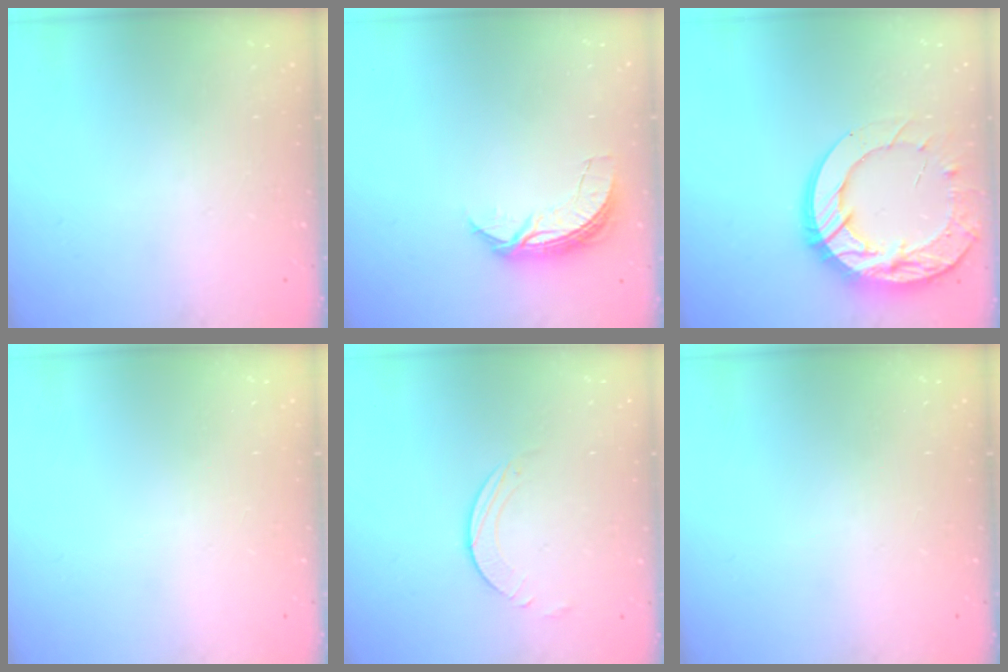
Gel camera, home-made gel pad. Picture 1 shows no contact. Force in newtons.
{"total": 6.9, "press": 6.8, "slide": 0.5}
{"total": 21.2, "press": 21.1, "slide": 2.1}
{"total": 0.0}
{"total": 2.8, "press": 2.8, "slide": 0.2}
{"total": 0.0}